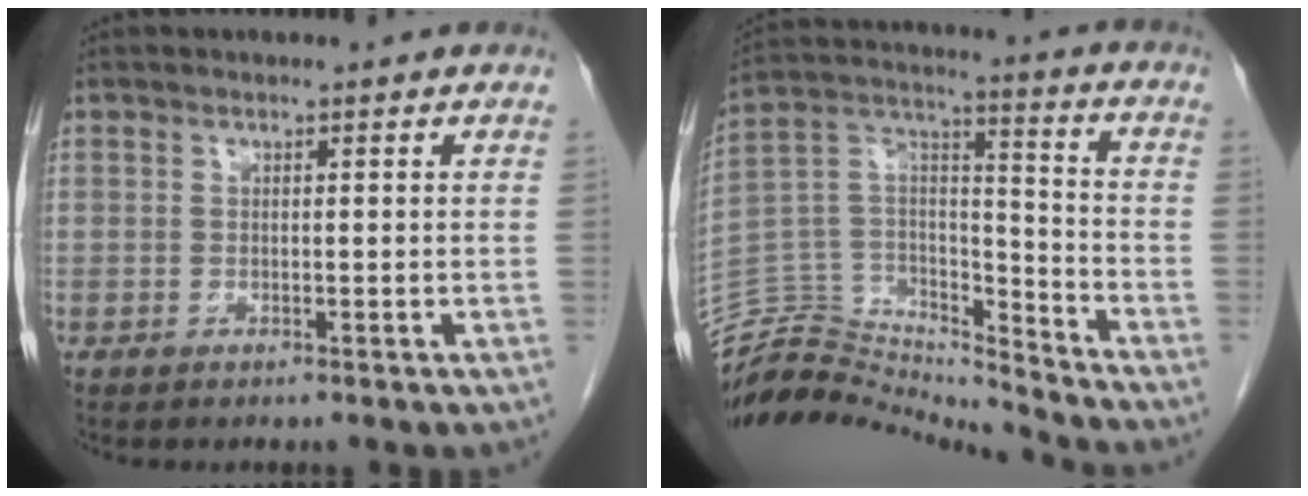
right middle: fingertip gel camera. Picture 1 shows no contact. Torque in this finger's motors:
{"motor_torque": [0.86, -0.99, 0.19, 0.01]}